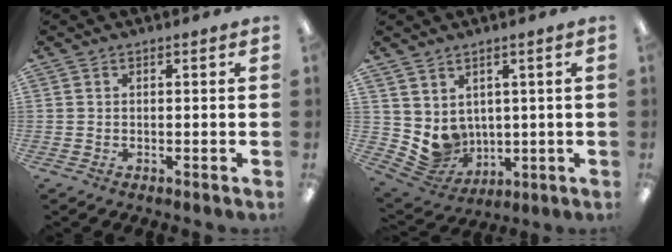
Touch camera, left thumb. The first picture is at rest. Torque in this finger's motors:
{"motor_torque": [-0.26, 0.38, 0.48, -0.74, 0.00]}